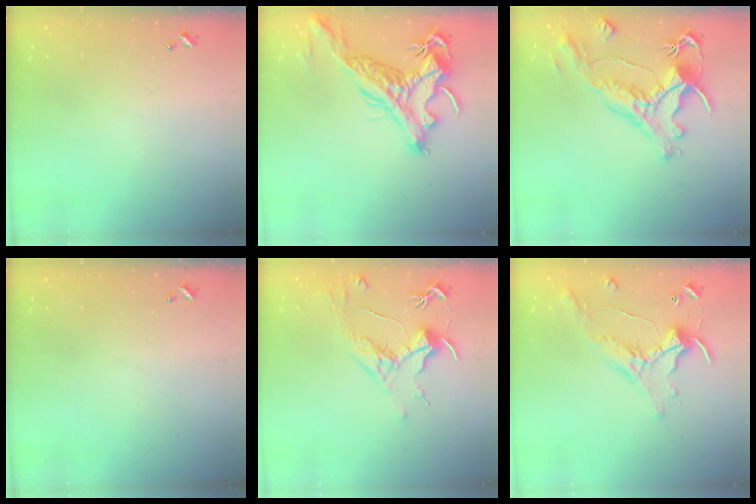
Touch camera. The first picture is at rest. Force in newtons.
{"total": 4.5, "press": 4.3, "slide": 1.3}
{"total": 1.6, "press": 1.0, "slide": 1.3}
{"total": 0.0}
{"total": 1.6, "press": 1.3, "slide": 0.9}
{"total": 0.0}